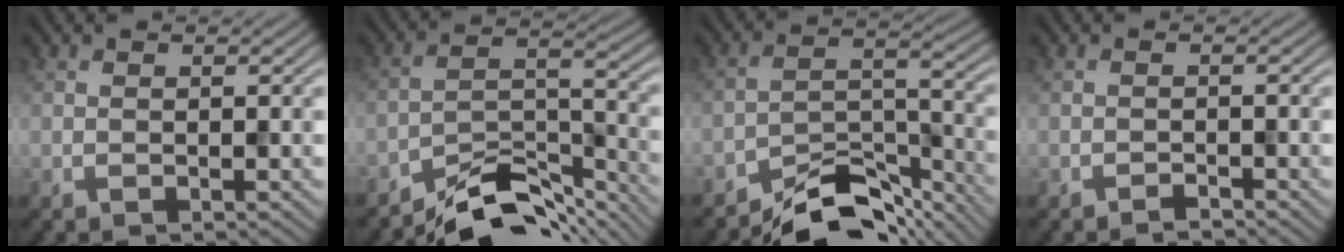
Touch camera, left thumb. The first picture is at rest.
{"total": 9.1, "force": [-8.1, 2.3, 3.5], "torque": [-0.051, 0.003, -0.152]}
{"total": 8.8, "force": [-8.1, 2.2, 2.9], "torque": [-0.041, 0.006, -0.150]}
{"total": 1.0, "force": [-1.0, 0.0, 0.1], "torque": [0.003, 0.006, -0.021]}